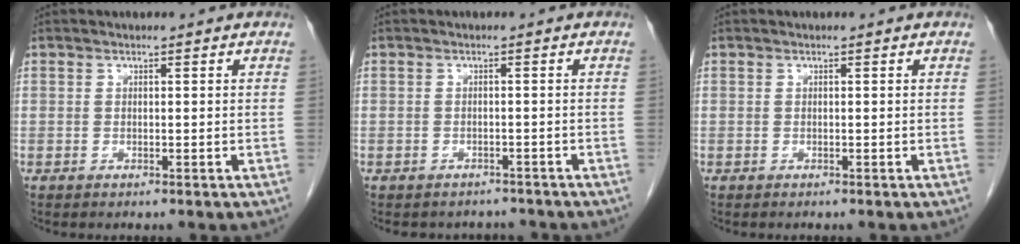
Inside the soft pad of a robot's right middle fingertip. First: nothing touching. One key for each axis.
{"total": 4.1, "fx": -3.7, "fy": 1.8, "fz": 0.1, "tx": -0.004, "ty": 0.006, "tz": -0.045}
{"total": 0.0}